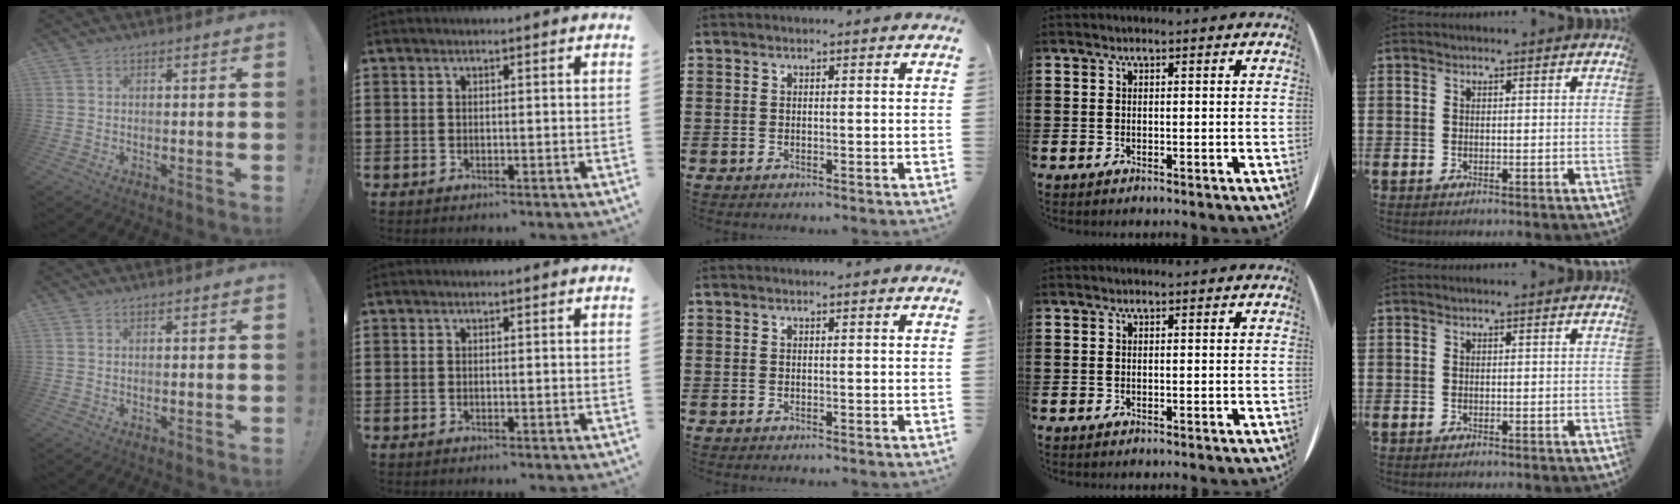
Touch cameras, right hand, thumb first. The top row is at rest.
{}